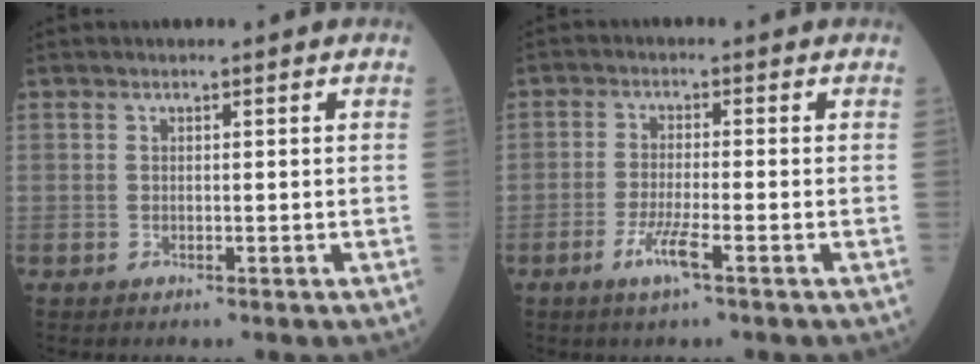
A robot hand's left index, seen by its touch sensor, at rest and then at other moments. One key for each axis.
{"total": 4.1, "fx": -2.2, "fy": 0.0, "fz": 3.4, "tx": -0.076, "ty": -0.008, "tz": -0.044}